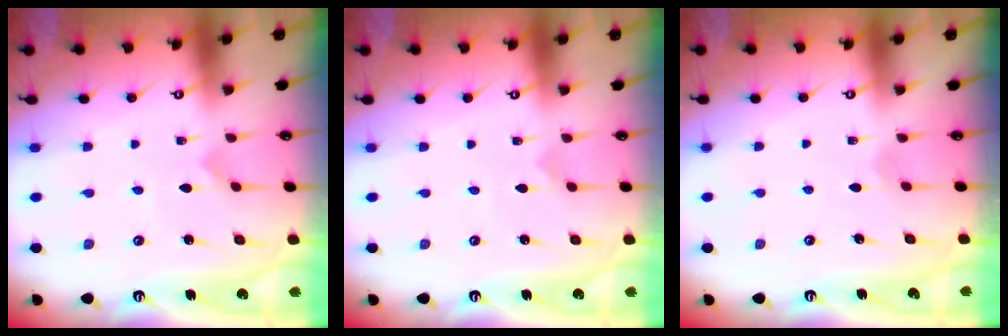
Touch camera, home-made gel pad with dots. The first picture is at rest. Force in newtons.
{"total": 0.0}
{"total": 1.5, "press": 1.4, "slide": 0.1}